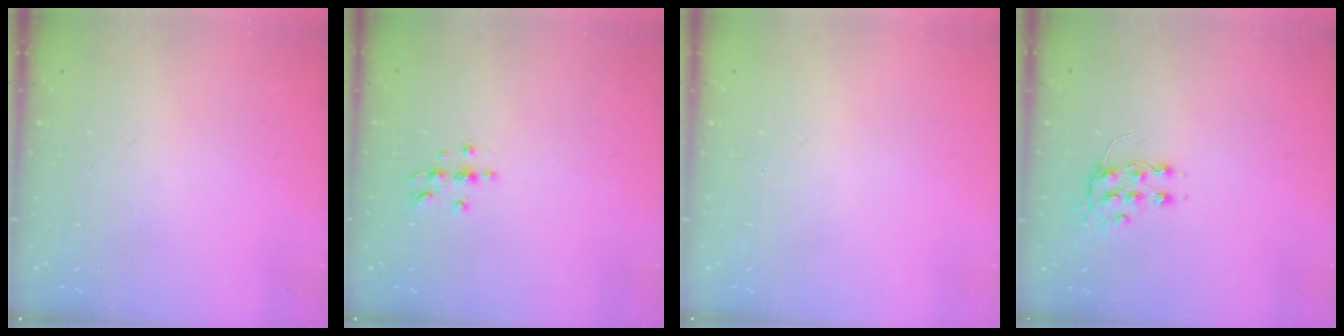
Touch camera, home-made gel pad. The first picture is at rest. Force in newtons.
{"total": 4.0, "press": 3.9, "slide": 0.4}
{"total": 0.0}
{"total": 7.6, "press": 7.5, "slide": 0.9}